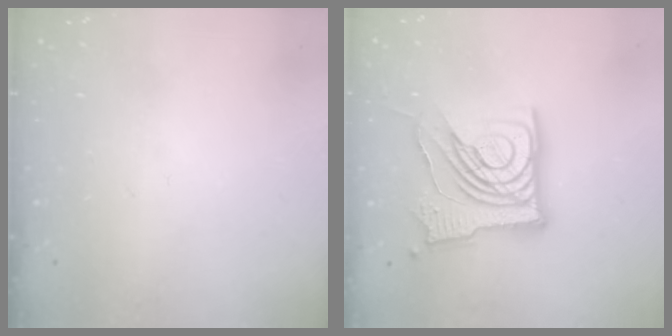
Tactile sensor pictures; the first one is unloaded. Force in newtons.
{"total": 17.1, "press": 16.9, "slide": 2.3}